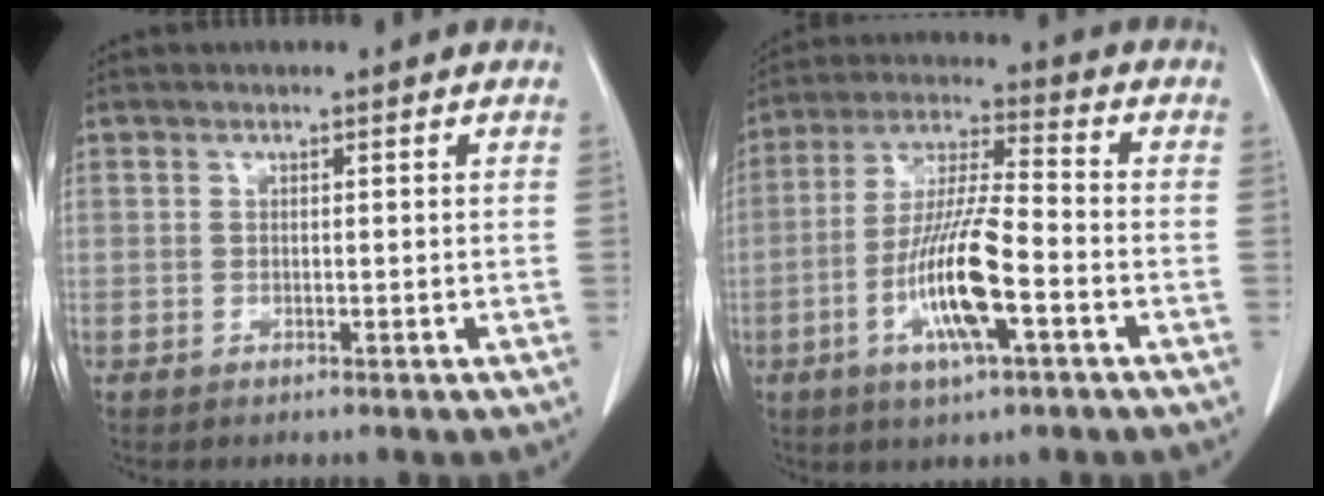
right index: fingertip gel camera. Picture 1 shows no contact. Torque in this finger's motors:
{"motor_torque": [1.88, -0.25, 0.61, 0.21]}